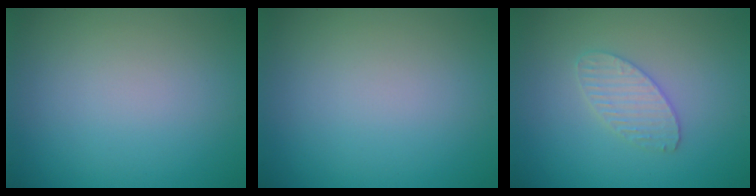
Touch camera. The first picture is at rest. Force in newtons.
{"total": 0.0}
{"total": 2.3, "press": 2.3, "slide": 0.2}